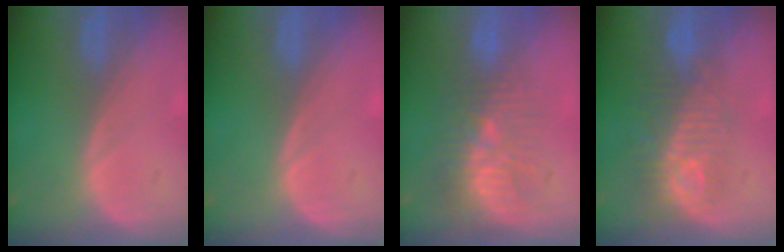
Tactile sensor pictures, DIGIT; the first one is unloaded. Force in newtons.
{"total": 0.0}
{"total": 10.1, "press": 9.0, "slide": 4.5}
{"total": 9.7, "press": 8.7, "slide": 4.4}